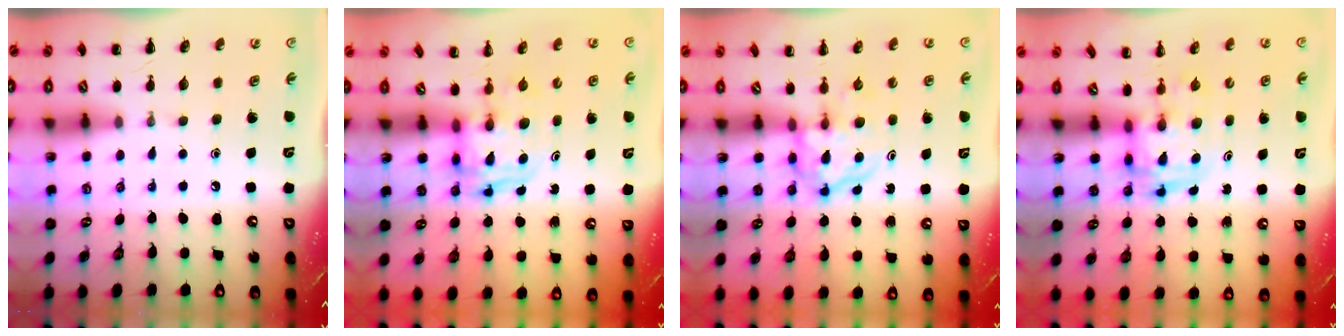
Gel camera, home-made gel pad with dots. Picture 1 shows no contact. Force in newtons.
{"total": 2.7, "press": 2.7, "slide": 0.2}
{"total": 3.8, "press": 3.8, "slide": 0.5}
{"total": 3.0, "press": 3.0, "slide": 0.5}